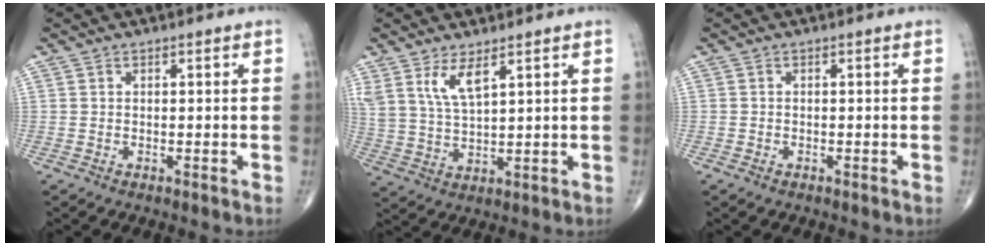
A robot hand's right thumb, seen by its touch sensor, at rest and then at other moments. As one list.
[{"total": 6.3, "force": [3.7, 1.9, 4.7], "torque": [-0.096, -0.021, 0.082]}, {"total": 0.5, "force": [-0.4, 0.3, 0.2], "torque": [-0.006, 0.000, -0.007]}]